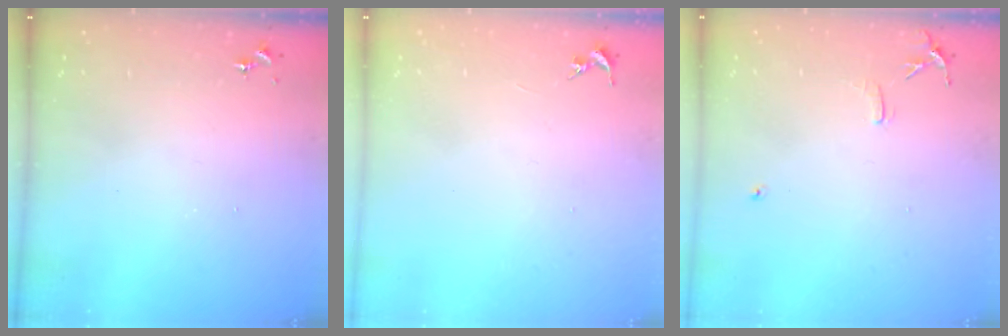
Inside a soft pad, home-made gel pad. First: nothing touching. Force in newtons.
{"total": 0.0}
{"total": 6.2, "press": 6.1, "slide": 0.7}